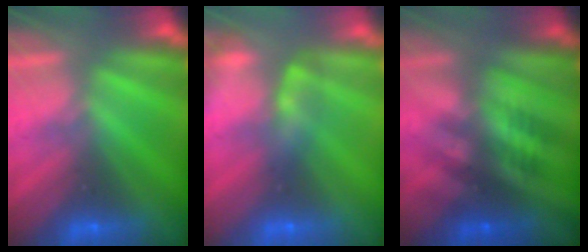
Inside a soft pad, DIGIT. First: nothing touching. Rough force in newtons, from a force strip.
{"total": 2.4}
{"total": 2.4}